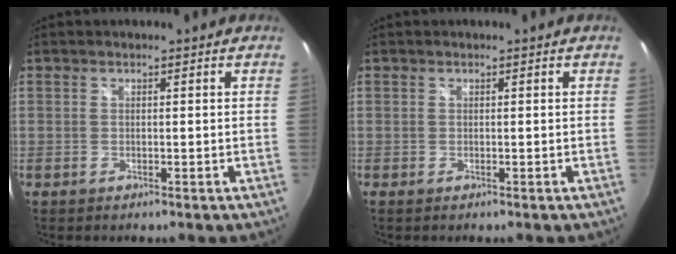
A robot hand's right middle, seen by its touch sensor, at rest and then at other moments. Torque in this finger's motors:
{"motor_torque": [0.19, -0.19, 0.00, 0.00]}